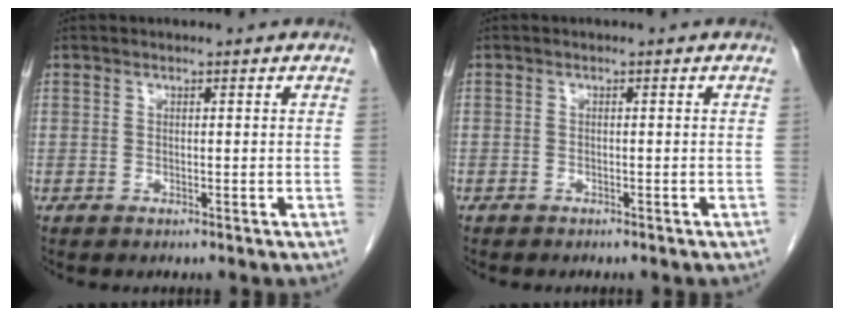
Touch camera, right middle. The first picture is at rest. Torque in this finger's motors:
{"motor_torque": [0.23, -0.24, -0.05, -0.17]}